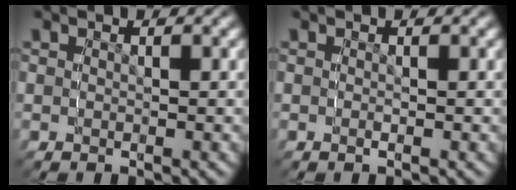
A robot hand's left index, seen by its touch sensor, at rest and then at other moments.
{"total": 0.0}